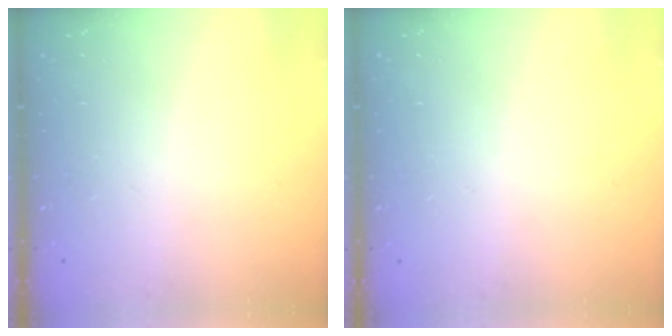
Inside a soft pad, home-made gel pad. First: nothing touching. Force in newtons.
{"total": 0.0}